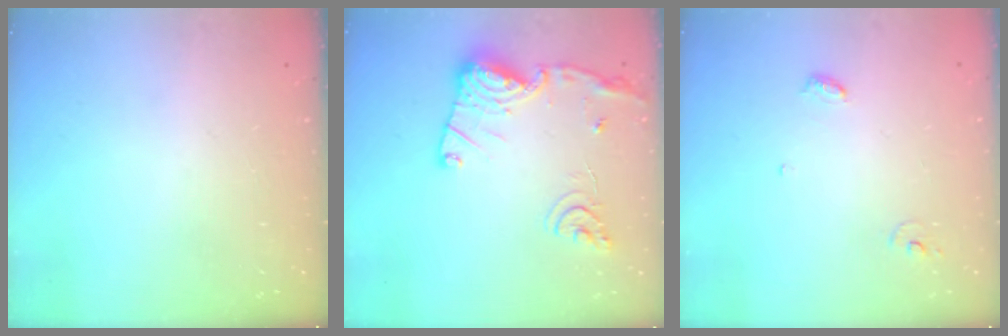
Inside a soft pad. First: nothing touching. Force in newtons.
{"total": 16.3, "press": 16.2, "slide": 1.5}
{"total": 3.8, "press": 3.8, "slide": 0.3}